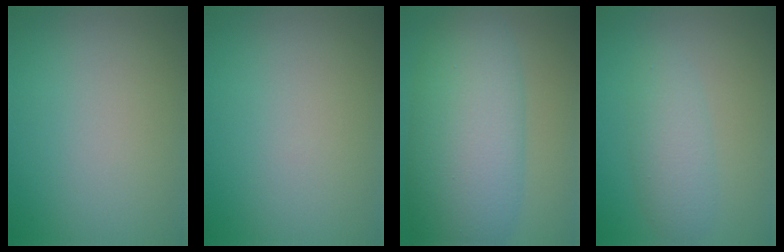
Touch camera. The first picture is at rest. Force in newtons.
{"total": 0.0}
{"total": 11.5, "press": 11.5, "slide": 0.2}
{"total": 2.8, "press": 2.8, "slide": 0.1}